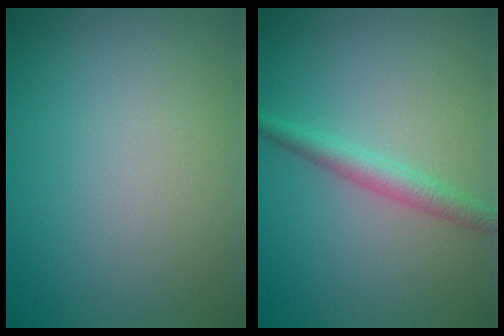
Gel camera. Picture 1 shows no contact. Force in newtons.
{"total": 2.3, "press": 2.3, "slide": 0.1}